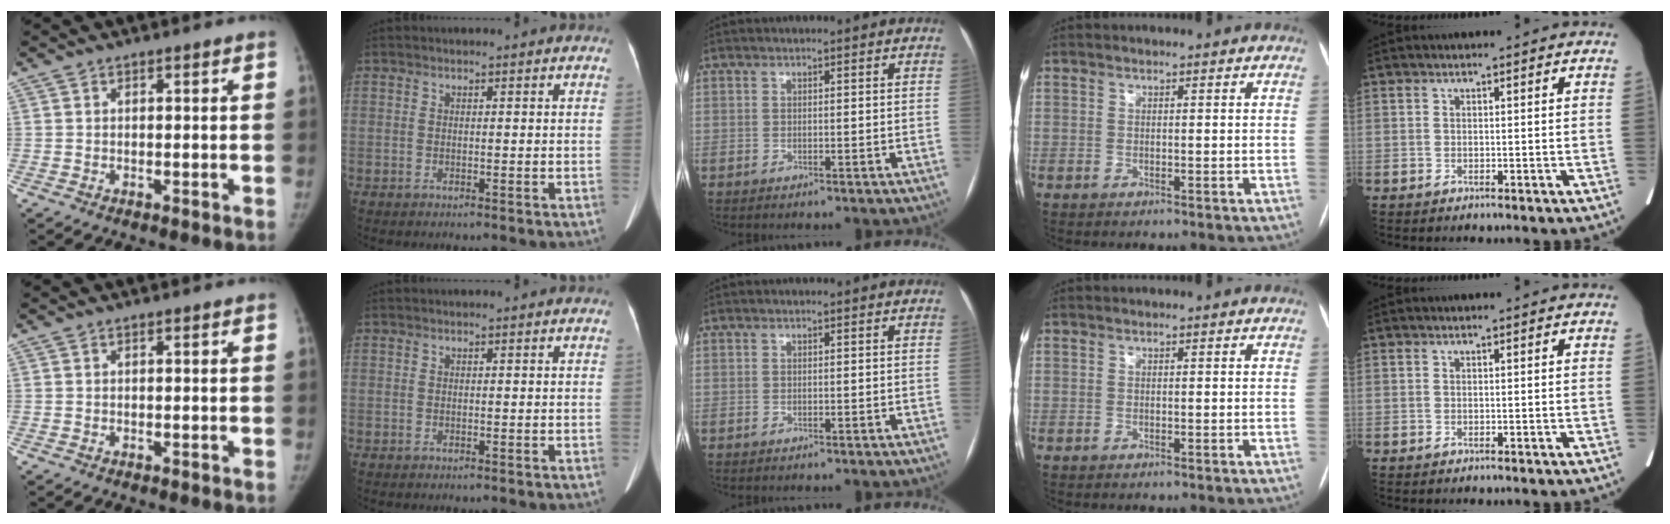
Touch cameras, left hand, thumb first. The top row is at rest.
{}